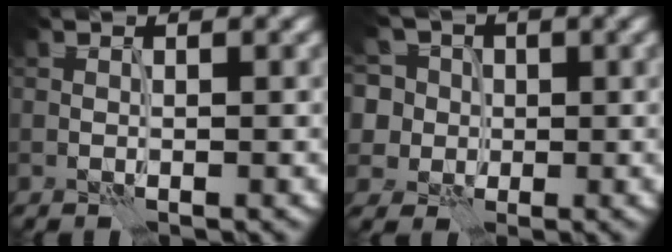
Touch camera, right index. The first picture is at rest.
{"total": 9.9, "force": [4.6, 7.8, 4.1], "torque": [-0.092, 0.028, 0.052]}